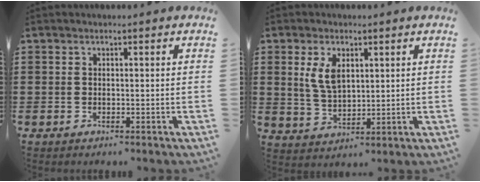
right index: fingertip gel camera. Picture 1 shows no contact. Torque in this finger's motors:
{"motor_torque": [0.49, 0.36, 0.16, 0.10]}